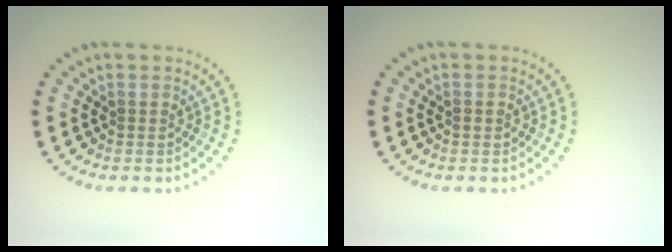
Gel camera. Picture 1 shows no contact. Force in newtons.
{"total": 0.8, "press": 0.8, "slide": 0.0}